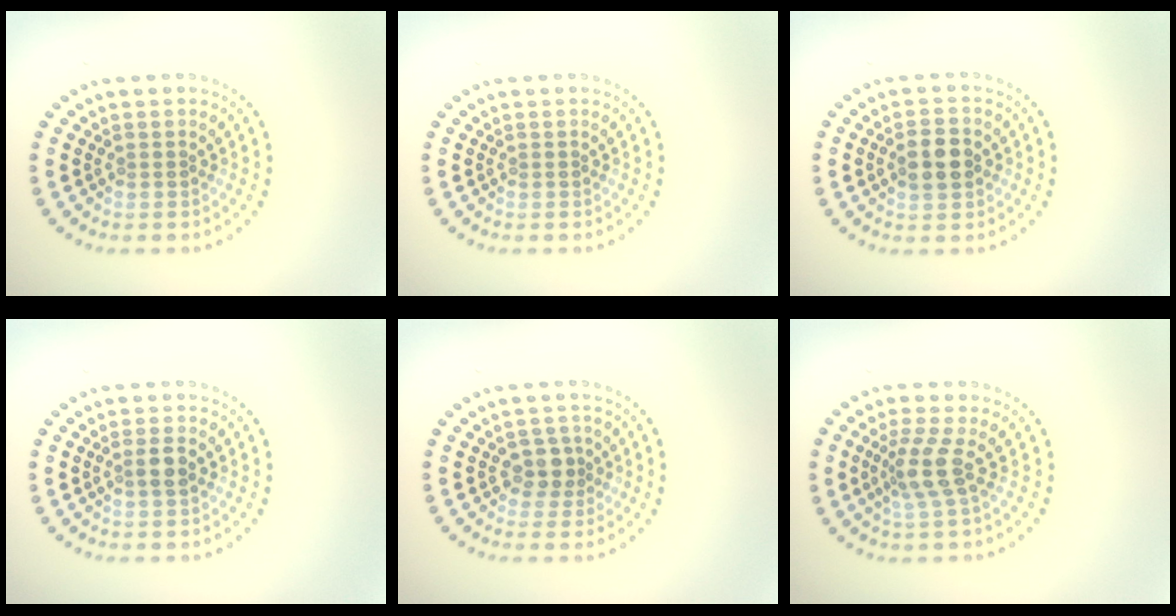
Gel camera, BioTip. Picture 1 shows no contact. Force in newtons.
{"total": 0.0}
{"total": 3.3, "press": 3.3, "slide": 0.1}
{"total": 1.7, "press": 1.5, "slide": 0.7}
{"total": 2.0, "press": 1.7, "slide": 1.1}
{"total": 2.9, "press": 2.2, "slide": 2.0}